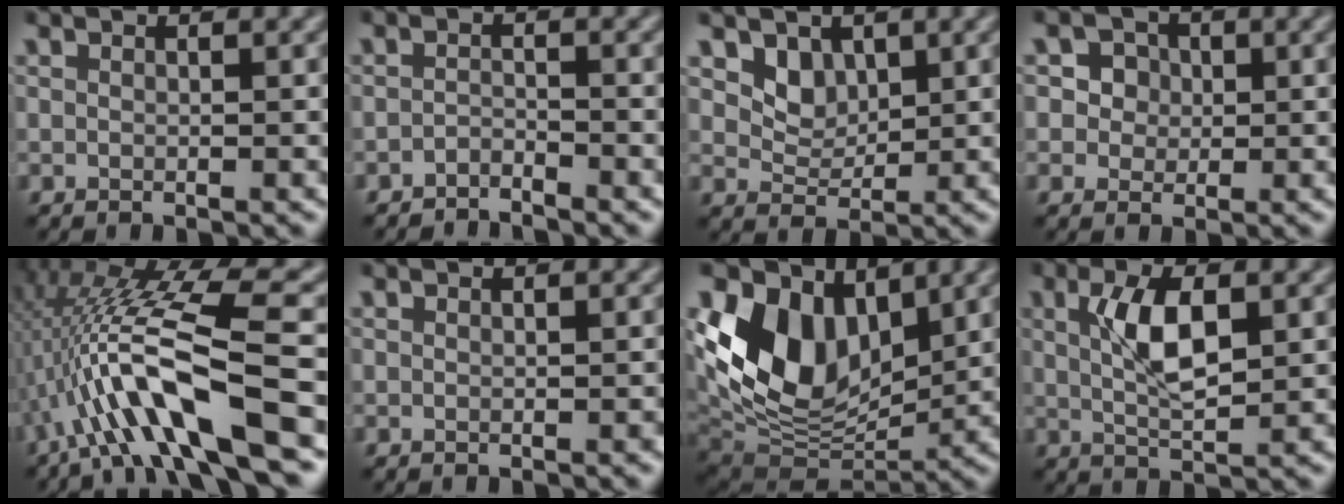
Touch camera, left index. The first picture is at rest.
{"total": 2.2, "force": [-2.2, -0.3, -0.3], "torque": [0.010, 0.002, -0.037]}
{"total": 2.3, "force": [0.9, 1.8, 1.0], "torque": [-0.025, -0.023, 0.035]}
{"total": 3.3, "force": [1.0, 2.8, 1.4], "torque": [-0.022, 0.010, 0.008]}
{"total": 10.1, "force": [-2.9, 1.9, 9.4], "torque": [-0.173, 0.018, -0.048]}
{"total": 0.0}
{"total": 10.6, "force": [3.3, 6.8, 7.4], "torque": [-0.144, 0.003, 0.059]}
{"total": 4.2, "force": [0.3, 1.4, 3.9], "torque": [-0.082, 0.006, 0.013]}